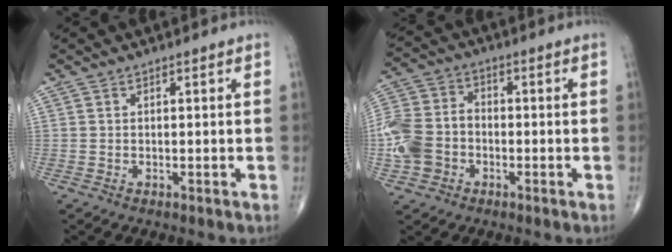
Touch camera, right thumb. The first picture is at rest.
{"total": 10.5, "force": [-2.9, 8.2, 5.8], "torque": [-0.120, 0.029, -0.064]}